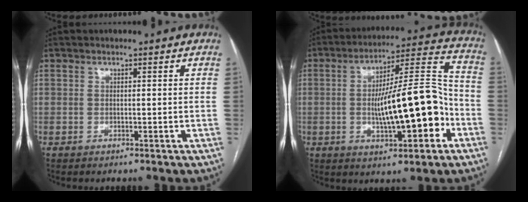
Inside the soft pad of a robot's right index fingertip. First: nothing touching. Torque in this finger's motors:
{"motor_torque": [2.14, 0.00, 1.05, 0.21]}